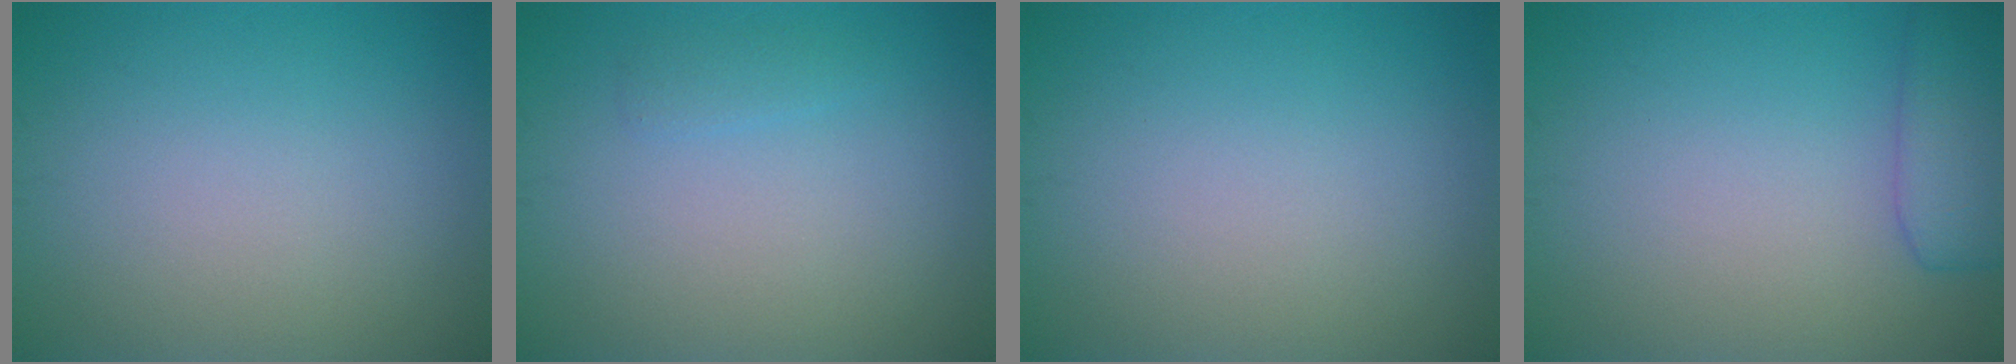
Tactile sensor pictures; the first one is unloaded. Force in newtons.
{"total": 0.8, "press": 0.8, "slide": 0.0}
{"total": 0.0}
{"total": 3.7, "press": 3.7, "slide": 0.2}